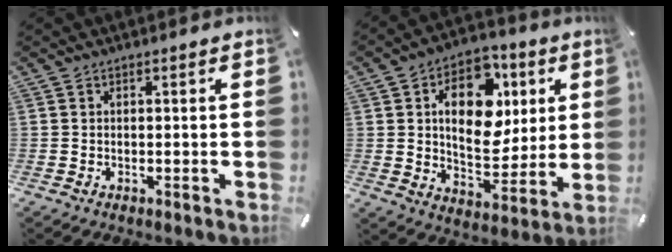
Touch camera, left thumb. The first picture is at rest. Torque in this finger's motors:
{"motor_torque": [2.52, 2.49, 0.42, -0.36, 0.50]}